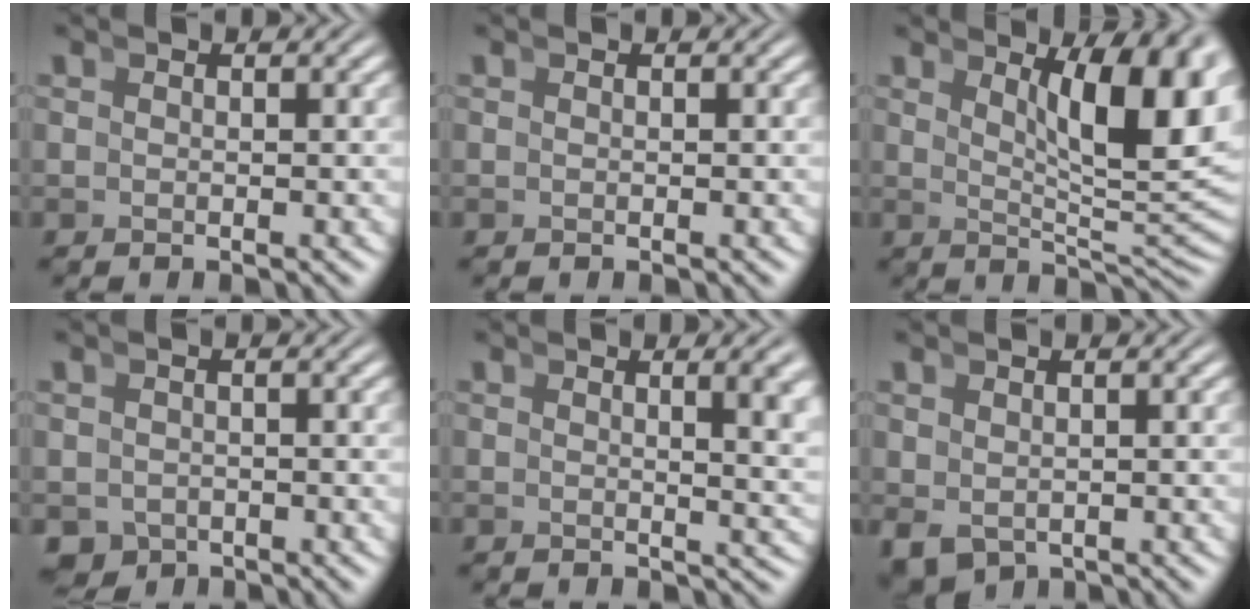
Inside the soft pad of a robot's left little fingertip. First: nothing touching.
{"total": 0.0}
{"total": 9.3, "force": [2.7, 2.8, 8.4], "torque": [-0.100, -0.005, 0.045]}
{"total": 4.1, "force": [-2.4, 3.1, 1.2], "torque": [-0.024, -0.030, -0.030]}
{"total": 2.7, "force": [1.0, -0.2, 2.5], "torque": [-0.021, -0.004, 0.017]}
{"total": 2.4, "force": [-1.3, 1.5, 1.3], "torque": [-0.025, -0.017, -0.003]}